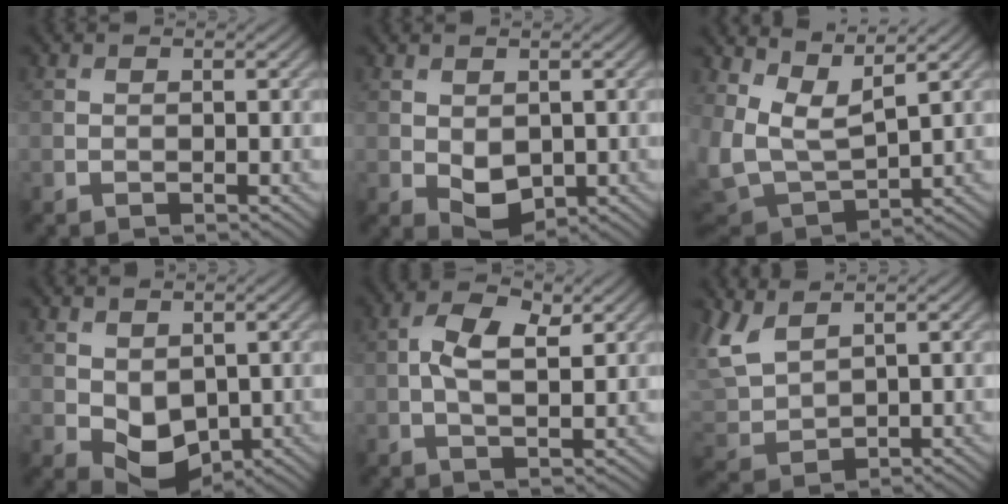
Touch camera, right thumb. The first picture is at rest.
{"total": 3.7, "force": [-0.2, 2.4, 2.8], "torque": [-0.057, -0.010, 0.003]}
{"total": 8.0, "force": [5.0, 3.4, 5.3], "torque": [-0.130, 0.000, 0.094]}
{"total": 4.9, "force": [0.2, 3.4, 3.5], "torque": [-0.078, -0.012, 0.009]}
{"total": 4.9, "force": [1.0, 2.2, 4.3], "torque": [-0.093, 0.003, 0.018]}
{"total": 5.7, "force": [3.6, 2.6, 3.5], "torque": [-0.108, 0.004, 0.075]}